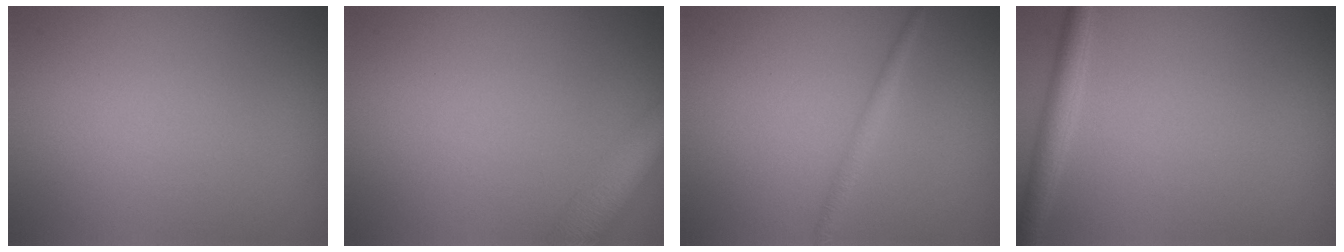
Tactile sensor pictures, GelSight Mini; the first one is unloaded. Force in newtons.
{"total": 3.9, "press": 3.9, "slide": 0.3}
{"total": 1.3, "press": 1.3, "slide": 0.0}
{"total": 1.9, "press": 1.9, "slide": 0.1}